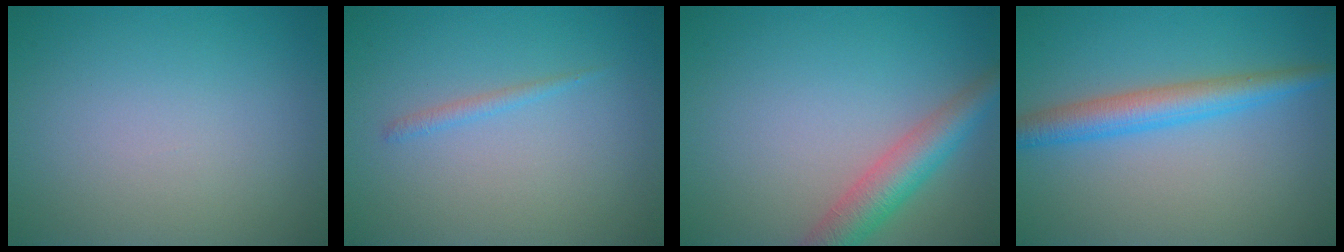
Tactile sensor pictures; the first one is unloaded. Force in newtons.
{"total": 0.9, "press": 0.9, "slide": 0.1}
{"total": 4.4, "press": 4.4, "slide": 0.3}
{"total": 4.0, "press": 4.0, "slide": 0.2}